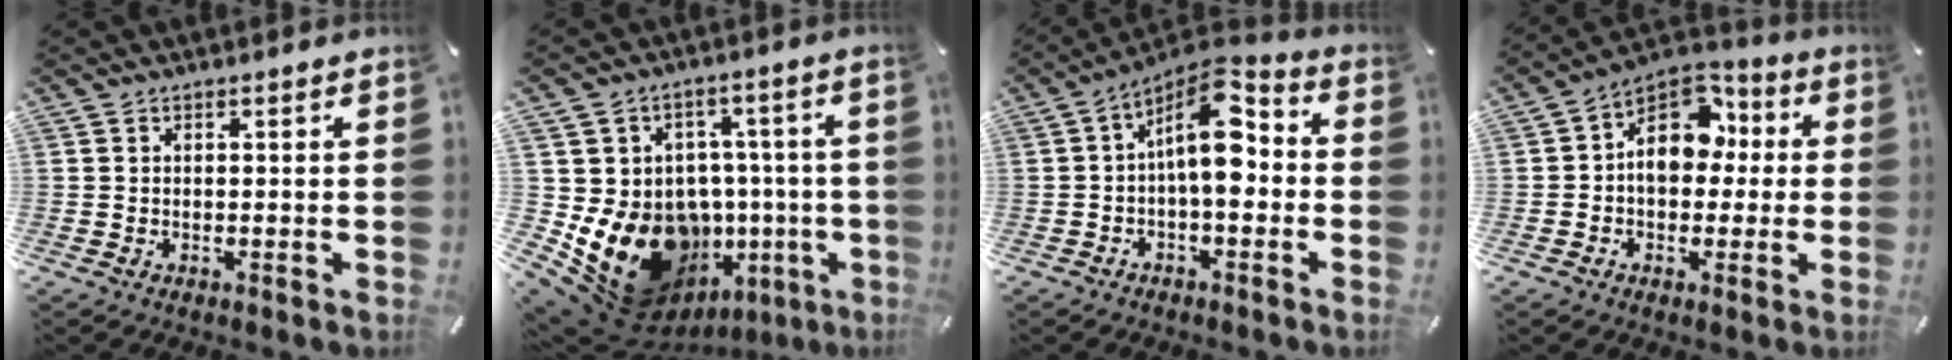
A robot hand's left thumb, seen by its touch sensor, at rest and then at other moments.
{"total": 19.3, "force": [-6.4, 14.4, 11.2], "torque": [-0.196, 0.013, -0.074]}
{"total": 12.6, "force": [1.0, 6.1, 11.0], "torque": [-0.199, -0.021, 0.012]}
{"total": 12.2, "force": [1.1, 9.6, 7.5], "torque": [-0.120, -0.009, 0.020]}